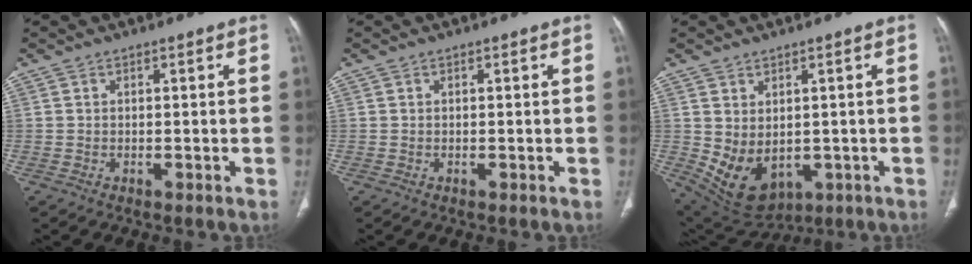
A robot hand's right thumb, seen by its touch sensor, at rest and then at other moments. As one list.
[{"total": 0.0}, {"total": 10.3, "force": [-1.0, 7.1, 7.5], "torque": [-0.119, -0.005, 0.019]}]